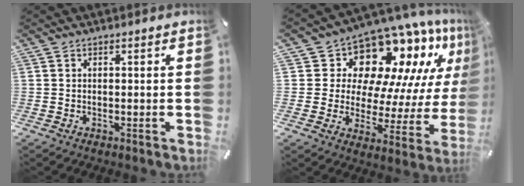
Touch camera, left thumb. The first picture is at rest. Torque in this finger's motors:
{"motor_torque": [2.65, 2.36, 0.36, -0.20, 0.09]}